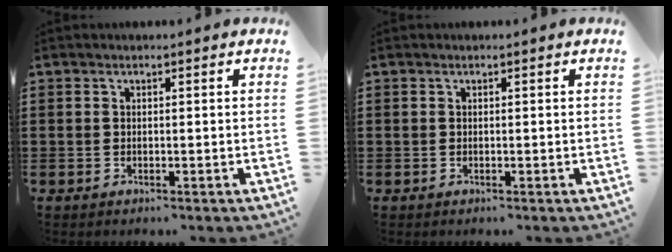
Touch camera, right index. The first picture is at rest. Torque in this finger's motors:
{"motor_torque": [0.00, 0.00, 0.00, -0.01]}